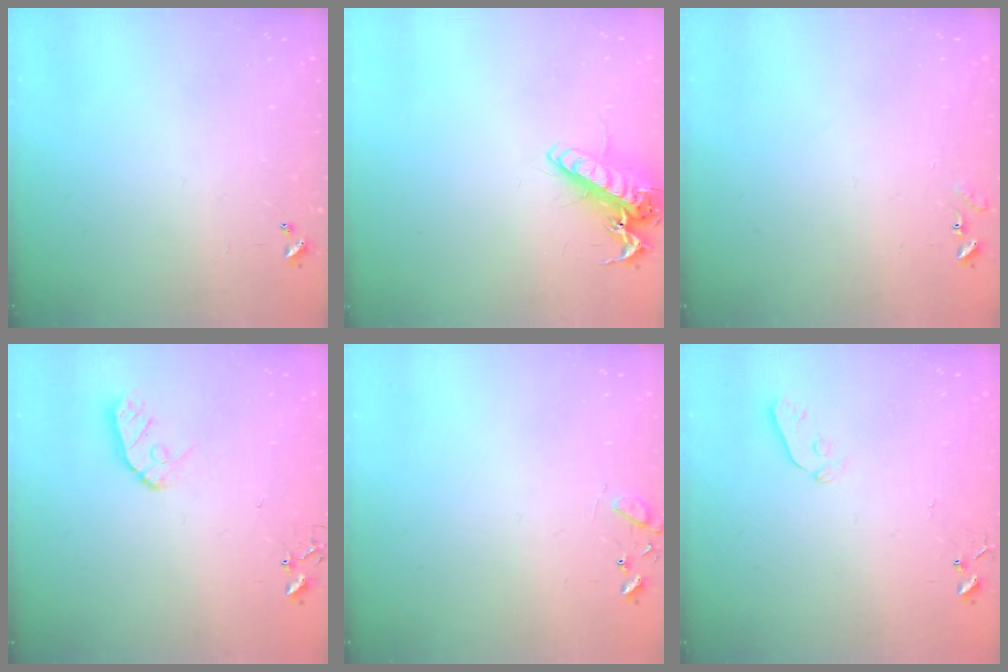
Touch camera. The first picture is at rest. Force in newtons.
{"total": 13.8, "press": 13.7, "slide": 1.9}
{"total": 7.7, "press": 7.6, "slide": 0.6}
{"total": 9.0, "press": 8.9, "slide": 0.8}
{"total": 9.0, "press": 9.0, "slide": 0.6}
{"total": 4.1, "press": 4.0, "slide": 0.6}